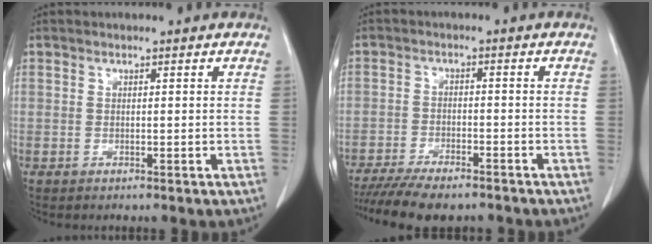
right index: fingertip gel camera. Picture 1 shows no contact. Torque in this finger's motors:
{"motor_torque": [1.09, -1.05, 0.40, 0.12]}